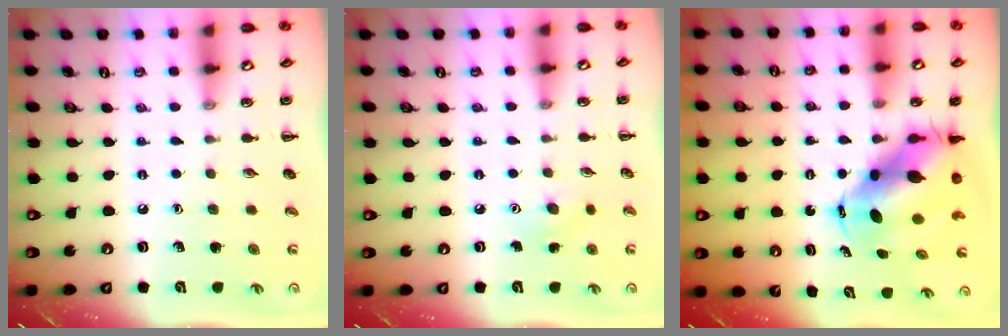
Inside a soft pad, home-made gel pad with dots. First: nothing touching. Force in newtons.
{"total": 5.0, "press": 4.8, "slide": 1.2}
{"total": 9.0, "press": 8.7, "slide": 2.4}